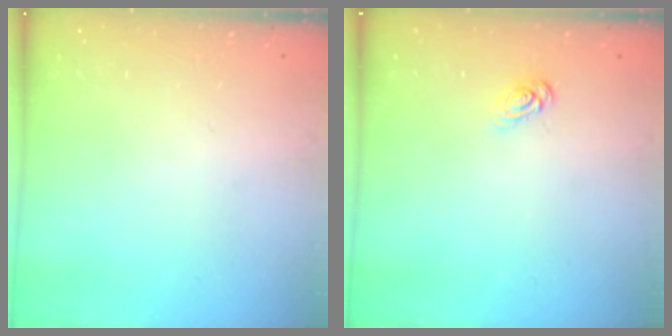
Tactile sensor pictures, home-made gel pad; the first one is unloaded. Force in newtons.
{"total": 3.4, "press": 3.4, "slide": 0.3}